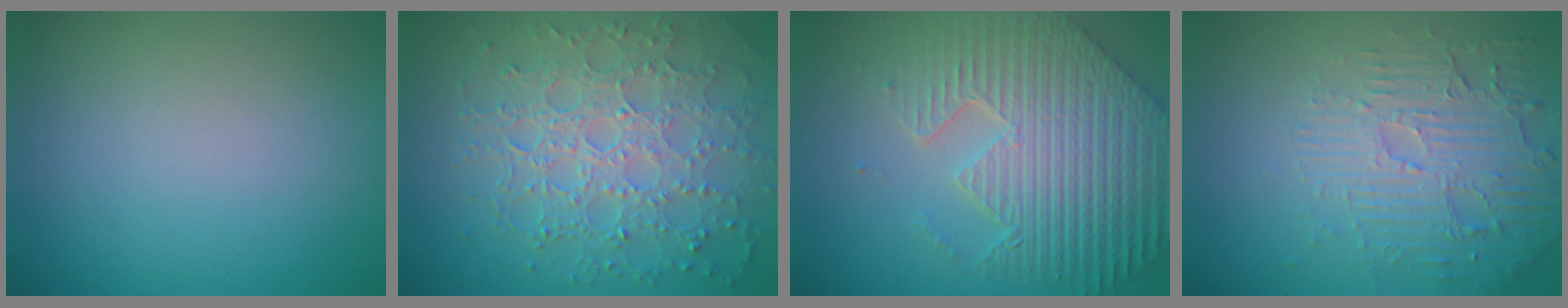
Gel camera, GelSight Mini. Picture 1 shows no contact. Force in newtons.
{"total": 8.0, "press": 5.6, "slide": 5.7}
{"total": 9.2, "press": 6.5, "slide": 6.6}
{"total": 5.8, "press": 3.7, "slide": 4.5}